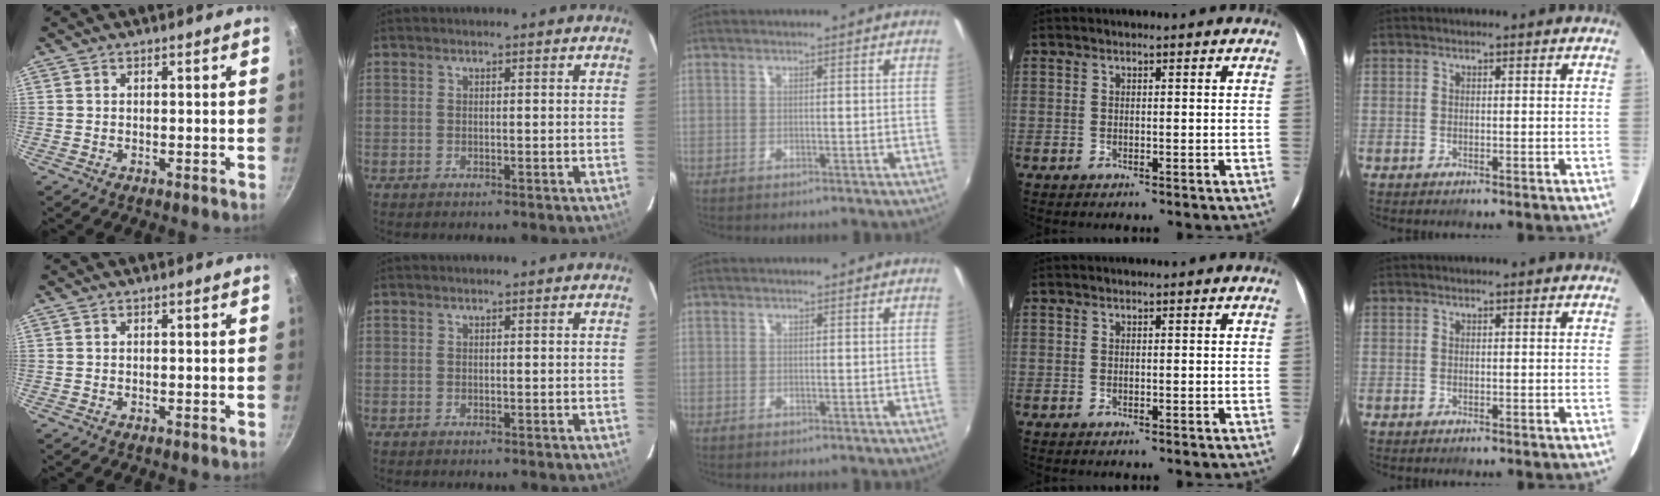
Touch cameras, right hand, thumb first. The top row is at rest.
{}